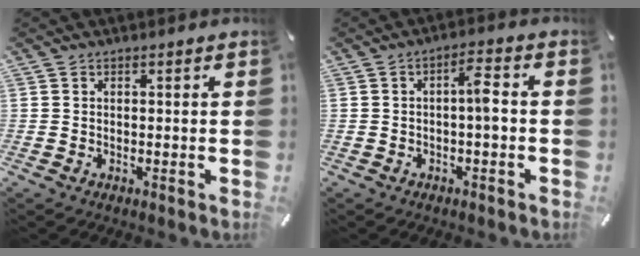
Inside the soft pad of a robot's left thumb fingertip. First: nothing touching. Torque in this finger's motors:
{"motor_torque": [-0.02, 0.56, 0.28, -0.23, 0.00]}